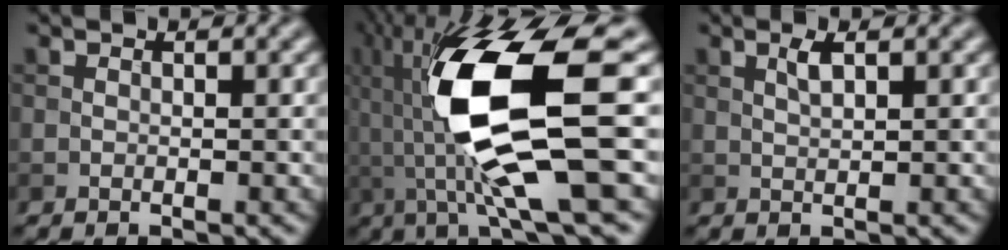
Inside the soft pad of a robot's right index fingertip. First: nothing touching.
{"total": 13.9, "force": [0.7, 3.7, 13.4], "torque": [-0.258, -0.005, 0.019]}
{"total": 1.5, "force": [0.7, 0.3, 1.2], "torque": [-0.029, 0.002, 0.014]}